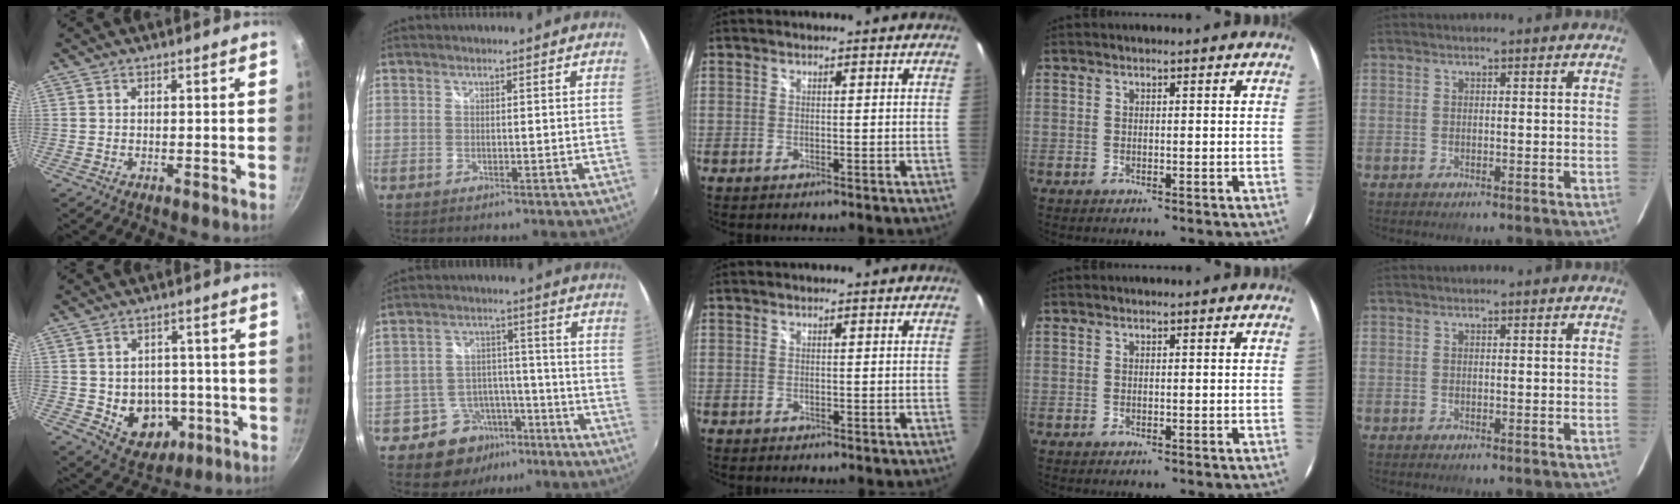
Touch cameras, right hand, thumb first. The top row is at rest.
{"thumb": {"total": 11.0, "force": [-1.9, 9.1, 5.9], "torque": [-0.043, 0.009, -0.009]}, "index": {"total": 9.7, "force": [-6.3, 7.0, 2.3], "torque": [-0.048, 0.032, -0.084]}}